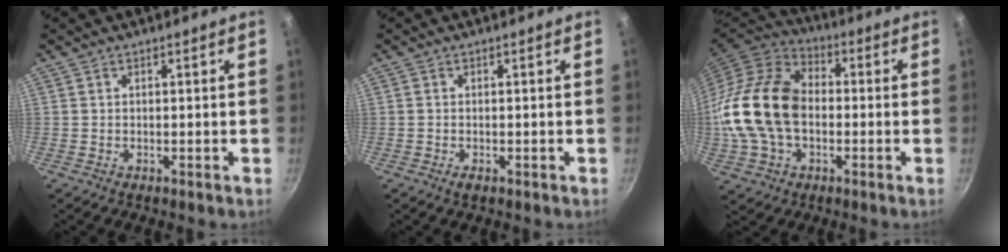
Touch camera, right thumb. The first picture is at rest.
{"total": 1.2, "force": [-0.6, 0.7, 0.8], "torque": [-0.015, -0.001, -0.010]}
{"total": 20.6, "force": [-1.3, 14.2, 14.8], "torque": [-0.277, 0.036, -0.032]}